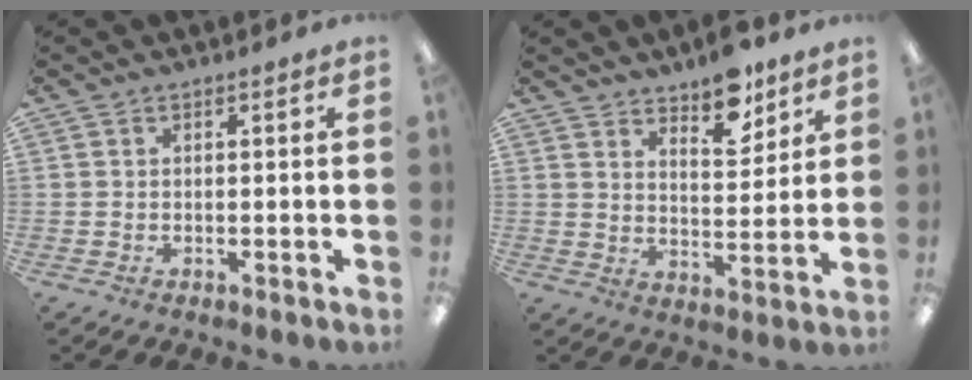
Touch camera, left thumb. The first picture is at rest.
{"total": 8.6, "force": [7.1, 3.3, 3.6], "torque": [-0.036, -0.045, 0.121]}